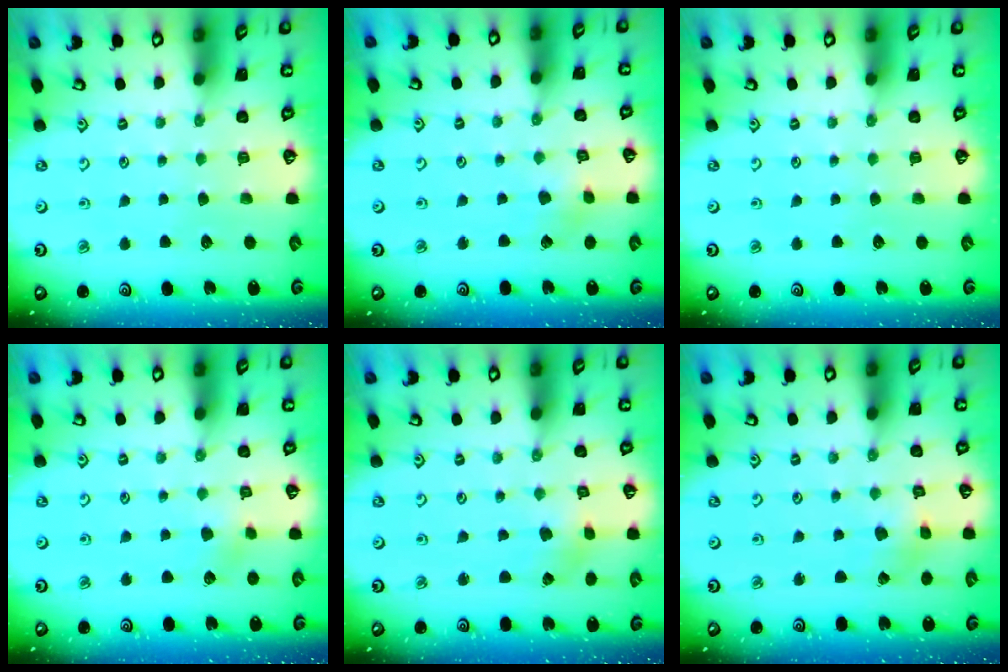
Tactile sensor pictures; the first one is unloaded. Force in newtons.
{"total": 2.1, "press": 2.1, "slide": 0.2}
{"total": 0.0}
{"total": 2.9, "press": 2.8, "slide": 0.2}
{"total": 1.4, "press": 1.4, "slide": 0.2}
{"total": 1.5, "press": 1.4, "slide": 0.2}